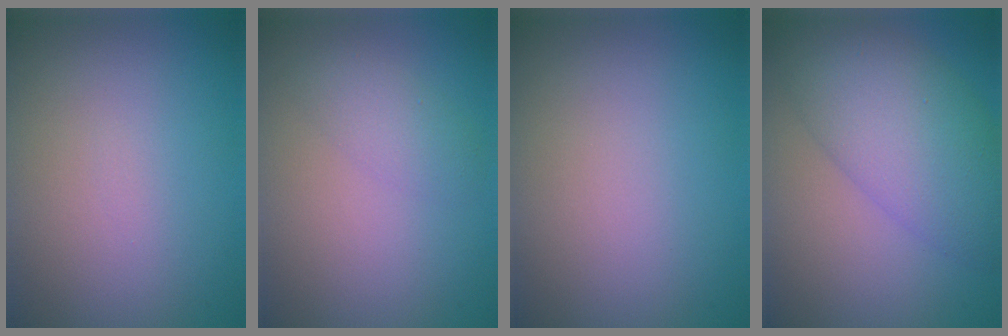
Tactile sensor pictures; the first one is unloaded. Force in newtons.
{"total": 1.9, "press": 1.9, "slide": 0.1}
{"total": 0.0}
{"total": 7.5, "press": 7.5, "slide": 0.3}